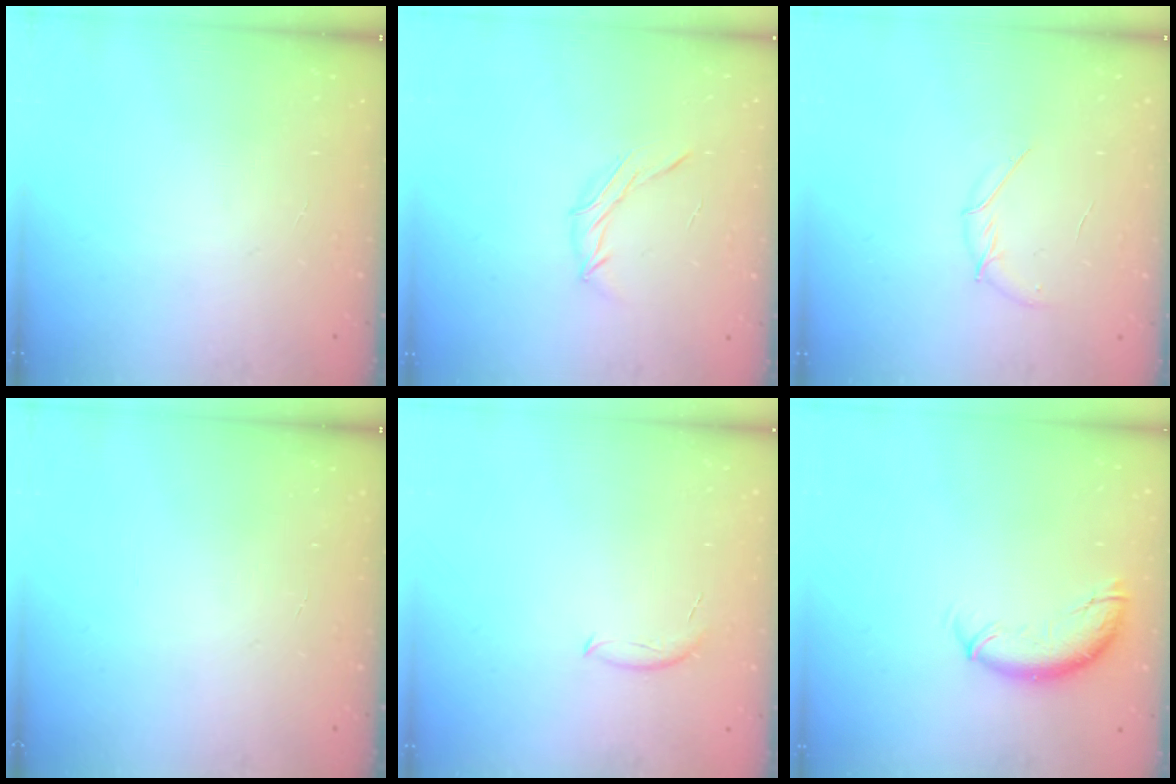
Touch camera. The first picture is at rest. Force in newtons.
{"total": 6.6, "press": 6.5, "slide": 1.0}
{"total": 6.6, "press": 6.3, "slide": 2.0}
{"total": 0.0}
{"total": 6.0, "press": 5.9, "slide": 0.7}
{"total": 9.6, "press": 9.6, "slide": 0.5}